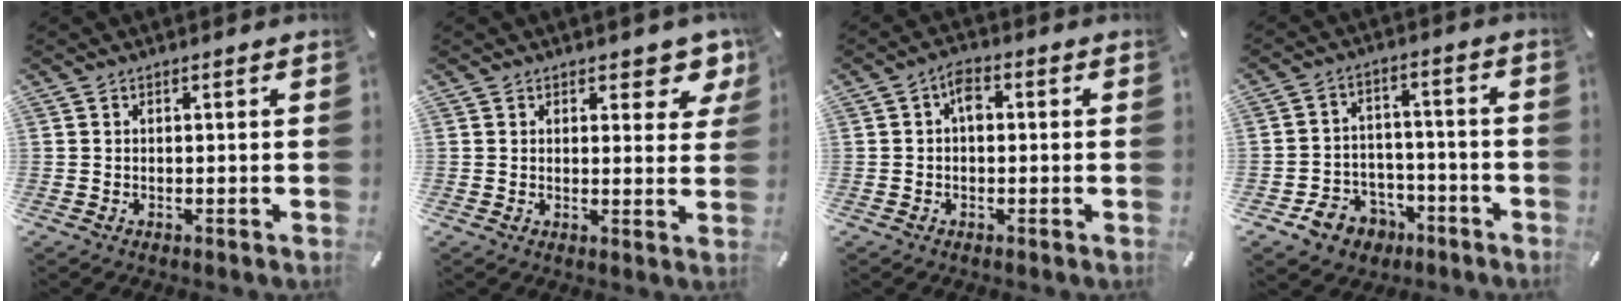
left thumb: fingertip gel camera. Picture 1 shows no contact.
{"total": 5.8, "force": [4.0, 3.1, 2.7], "torque": [-0.017, -0.024, 0.065]}
{"total": 4.3, "force": [0.1, 2.6, 3.4], "torque": [-0.060, 0.010, -0.001]}
{"total": 8.2, "force": [-4.1, 6.9, 1.8], "torque": [-0.029, 0.034, -0.072]}